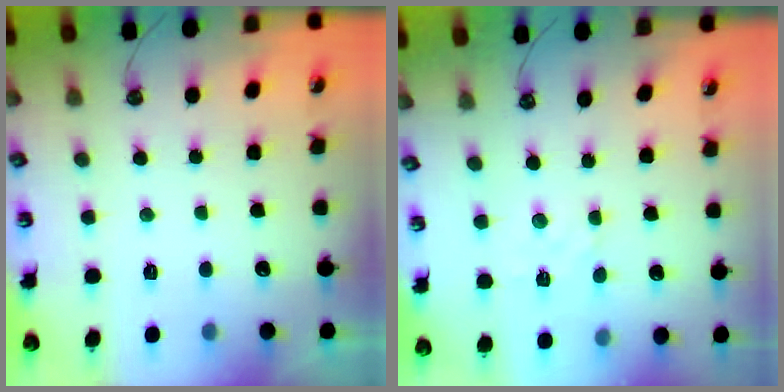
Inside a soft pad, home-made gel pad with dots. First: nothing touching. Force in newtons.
{"total": 2.6, "press": 2.6, "slide": 0.4}